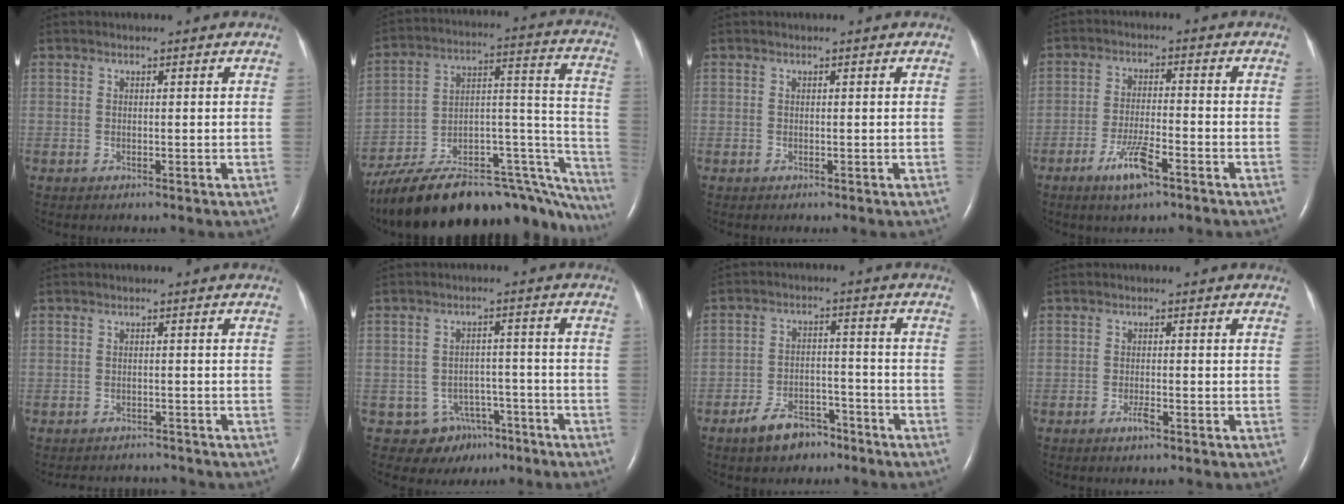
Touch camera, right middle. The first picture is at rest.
{"total": 31.4, "force": [-25.7, 9.1, 15.6], "torque": [-0.162, 0.031, -0.363]}
{"total": 0.0}
{"total": 6.3, "force": [-3.8, 0.9, 5.0], "torque": [-0.101, -0.007, -0.067]}
{"total": 4.8, "force": [-4.6, 1.1, 0.0], "torque": [0.000, -0.001, -0.060]}
{"total": 7.0, "force": [-4.3, 5.4, 0.4], "torque": [0.009, 0.022, -0.053]}
{"total": 6.5, "force": [-4.8, 3.5, 2.8], "torque": [-0.059, 0.012, -0.075]}
{"total": 1.7, "force": [-1.1, 0.2, 1.2], "torque": [-0.027, -0.002, -0.019]}